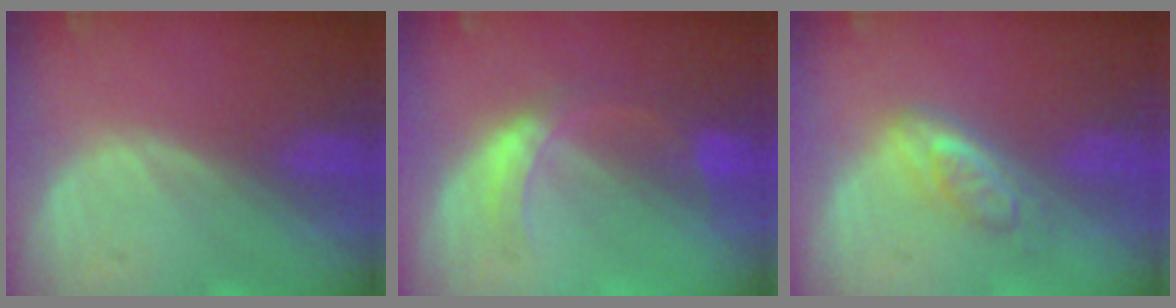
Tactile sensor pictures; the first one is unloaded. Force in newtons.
{"total": 5.3, "press": 4.8, "slide": 2.2}
{"total": 4.6, "press": 4.4, "slide": 1.3}